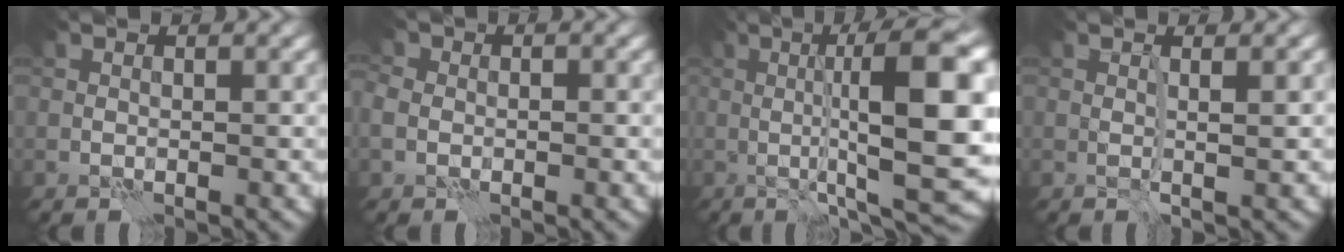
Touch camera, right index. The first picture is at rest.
{"total": 2.9, "force": [-0.5, 2.4, 1.5], "torque": [-0.014, 0.007, -0.011]}
{"total": 13.7, "force": [0.7, 2.8, 13.4], "torque": [-0.176, 0.015, 0.011]}
{"total": 1.3, "force": [0.1, 0.3, 1.3], "torque": [-0.014, 0.002, -0.003]}